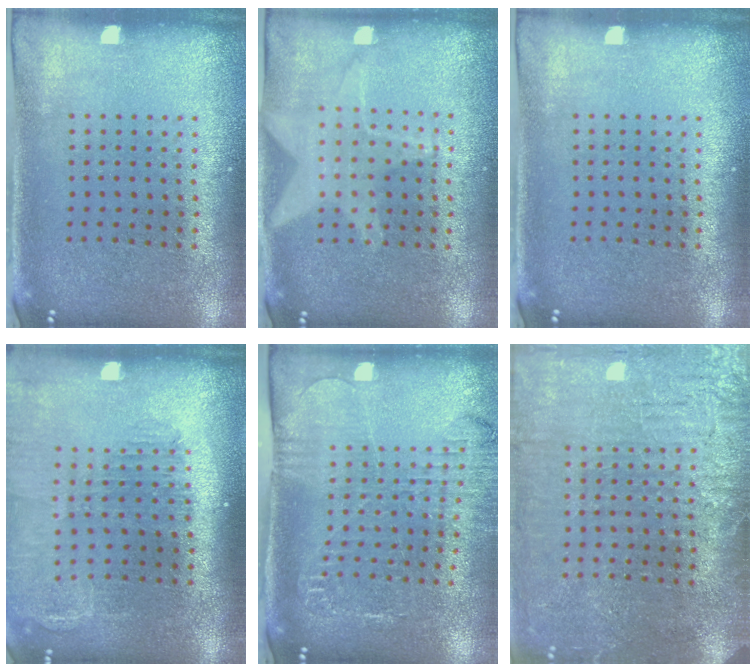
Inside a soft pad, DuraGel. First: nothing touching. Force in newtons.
{"total": 1.0, "press": 1.0, "slide": 0.2}
{"total": 0.0}
{"total": 1.4, "press": 1.4, "slide": 0.2}
{"total": 1.9, "press": 1.9, "slide": 0.3}
{"total": 3.8, "press": 3.5, "slide": 1.4}